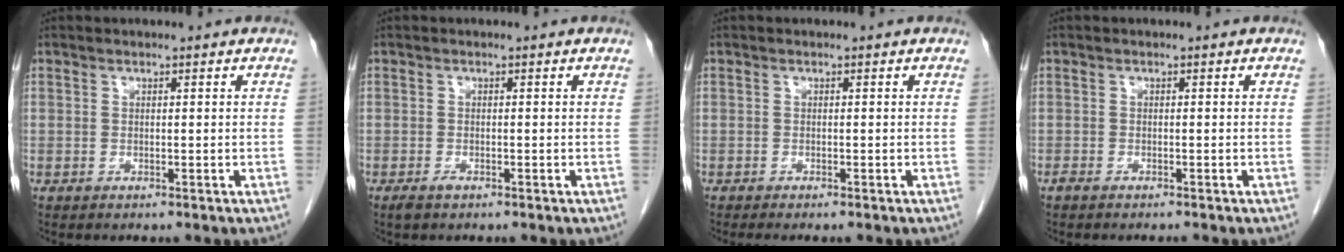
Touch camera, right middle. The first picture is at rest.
{"total": 1.1, "force": [-0.7, 0.4, 0.8], "torque": [-0.017, -0.002, -0.011]}
{"total": 2.9, "force": [-2.4, 0.4, 1.4], "torque": [-0.016, -0.005, -0.031]}
{"total": 1.2, "force": [-1.1, 0.1, 0.5], "torque": [-0.015, -0.004, -0.017]}